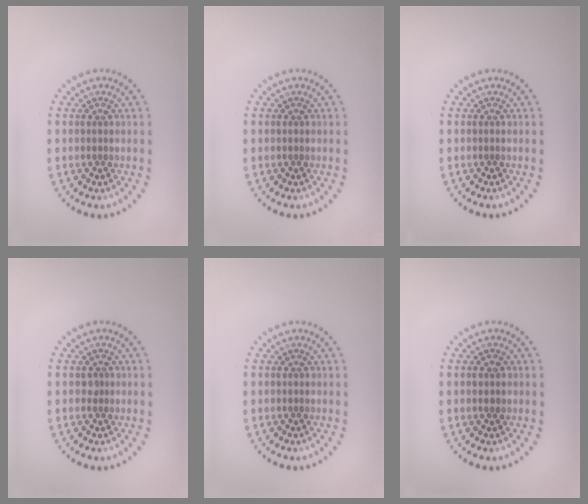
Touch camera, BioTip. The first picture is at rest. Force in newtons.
{"total": 0.0}
{"total": 0.0}
{"total": 0.6, "press": 0.4, "slide": 0.4}
{"total": 0.0}
{"total": 0.8, "press": 0.8, "slide": 0.1}